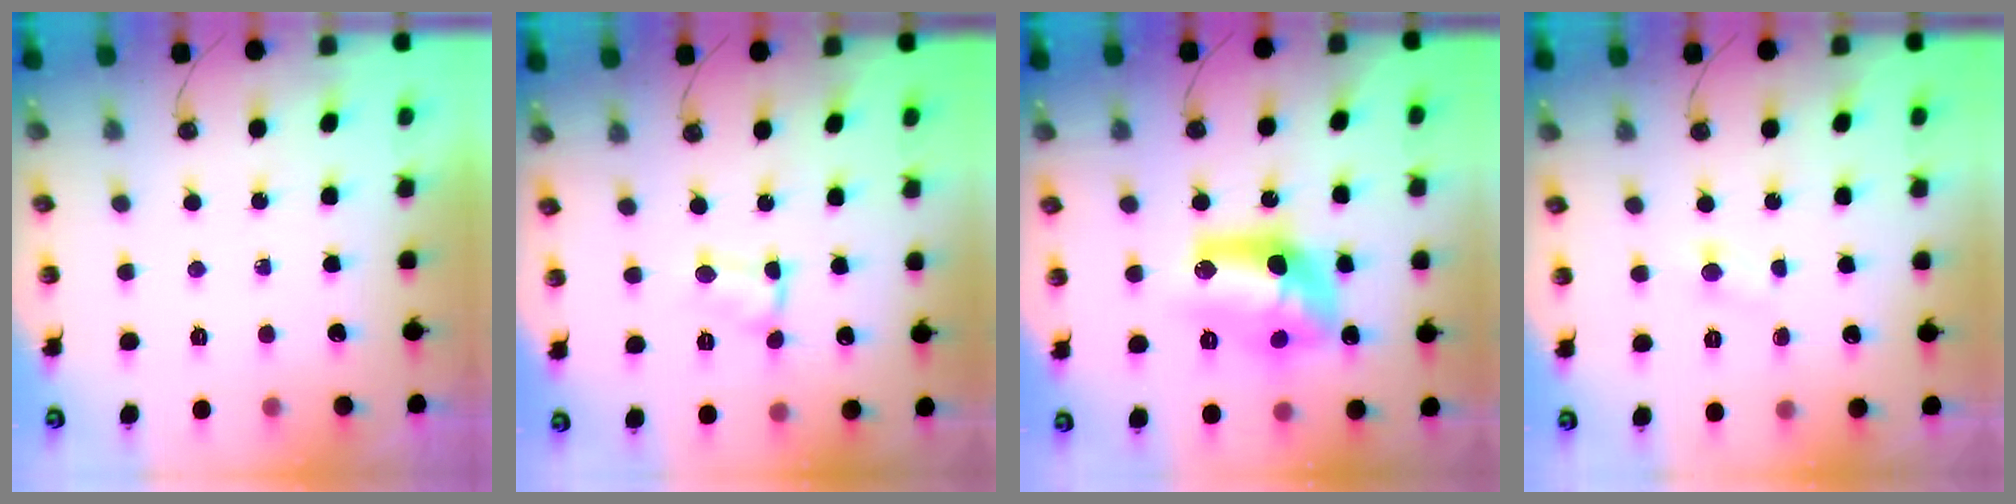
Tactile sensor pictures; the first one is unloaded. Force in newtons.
{"total": 2.7, "press": 2.7, "slide": 0.4}
{"total": 13.5, "press": 13.5, "slide": 1.0}
{"total": 3.3, "press": 3.3, "slide": 0.5}